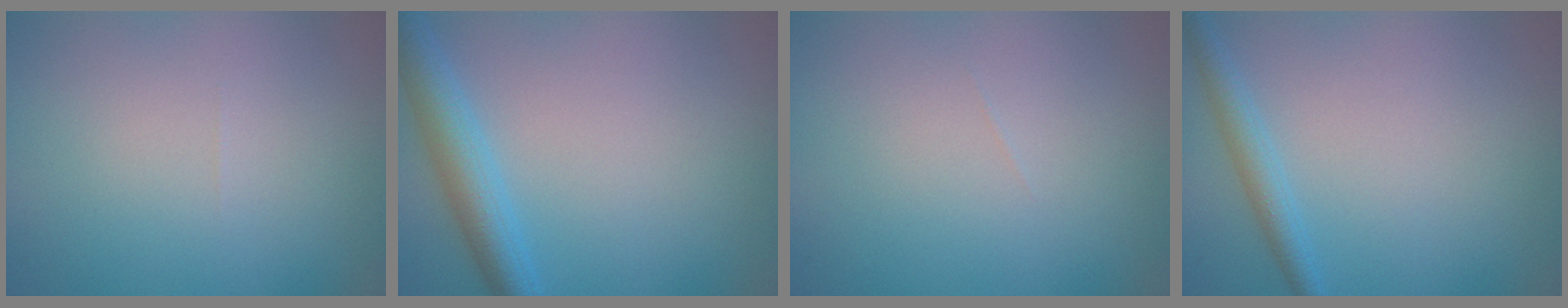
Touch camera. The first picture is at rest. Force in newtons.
{"total": 3.9, "press": 3.9, "slide": 0.2}
{"total": 0.0}
{"total": 2.0, "press": 2.0, "slide": 0.0}